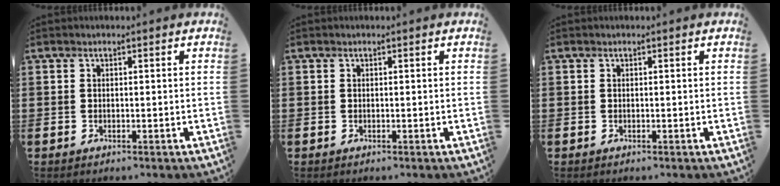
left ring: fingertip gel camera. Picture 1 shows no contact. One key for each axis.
{"total": 0.0}
{"total": 0.0}